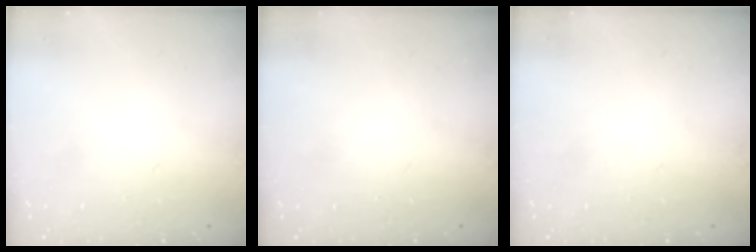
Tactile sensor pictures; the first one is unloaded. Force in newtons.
{"total": 0.0}
{"total": 0.0}